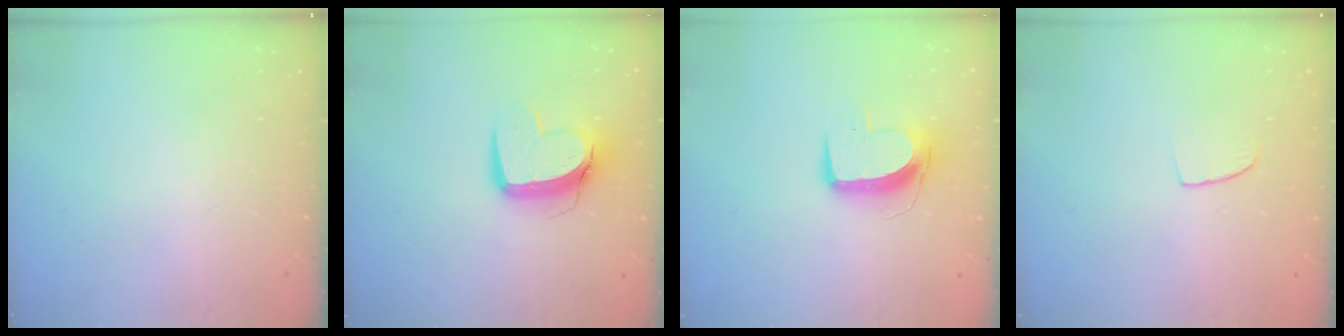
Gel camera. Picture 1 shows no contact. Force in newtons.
{"total": 10.8, "press": 10.7, "slide": 1.1}
{"total": 10.0, "press": 10.0, "slide": 0.3}
{"total": 5.8, "press": 5.8, "slide": 0.4}